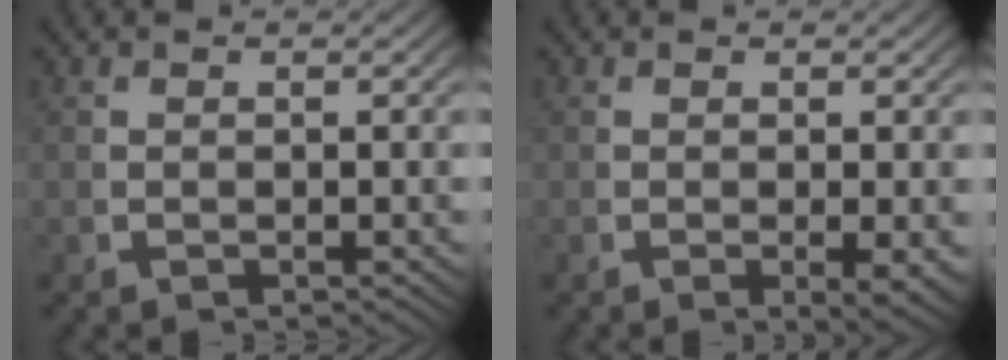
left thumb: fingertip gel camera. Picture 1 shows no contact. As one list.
[{"total": 2.4, "force": [-0.2, 0.7, 2.3], "torque": [-0.035, -0.009, 0.000]}]